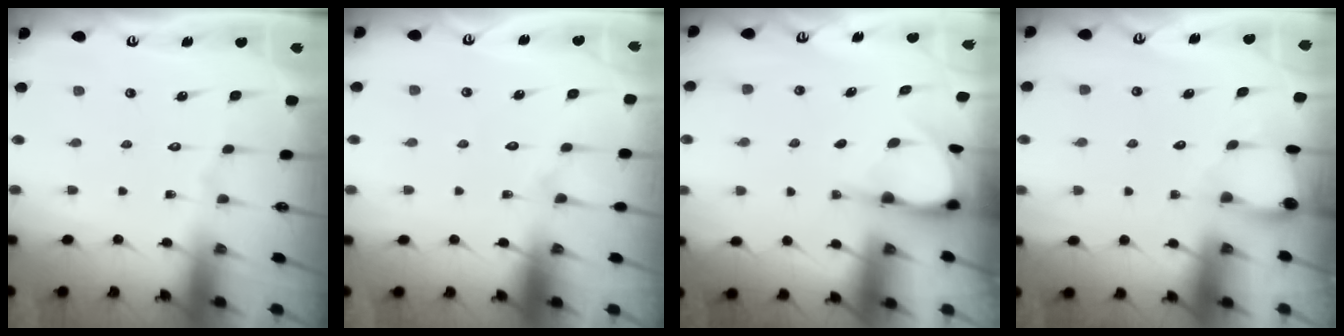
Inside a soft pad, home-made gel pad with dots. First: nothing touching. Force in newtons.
{"total": 4.9, "press": 4.8, "slide": 0.6}
{"total": 3.8, "press": 3.8, "slide": 0.3}
{"total": 2.8, "press": 2.8, "slide": 0.3}